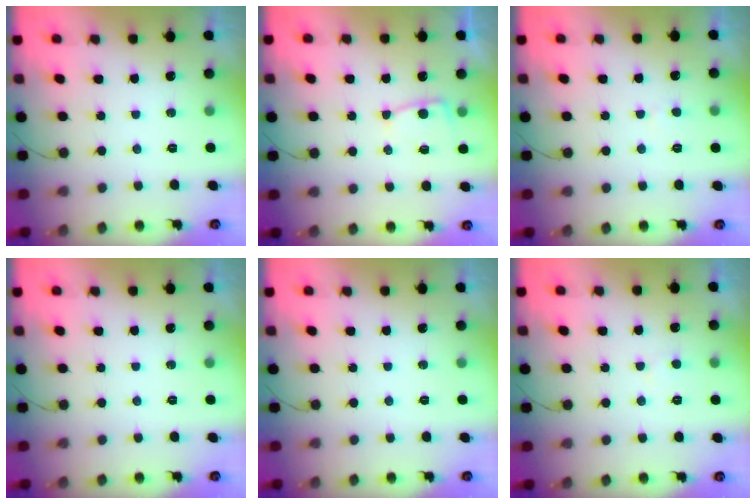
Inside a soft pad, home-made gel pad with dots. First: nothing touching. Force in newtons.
{"total": 6.7, "press": 6.7, "slide": 0.6}
{"total": 1.8, "press": 1.7, "slide": 0.1}
{"total": 0.0}
{"total": 0.0}
{"total": 2.3, "press": 2.3, "slide": 0.3}